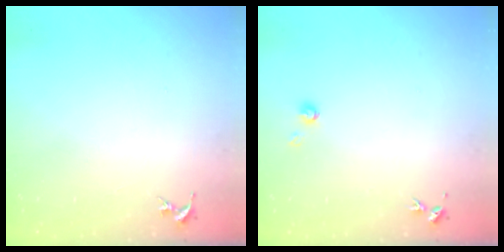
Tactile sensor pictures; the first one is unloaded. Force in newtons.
{"total": 3.7, "press": 3.7, "slide": 0.4}